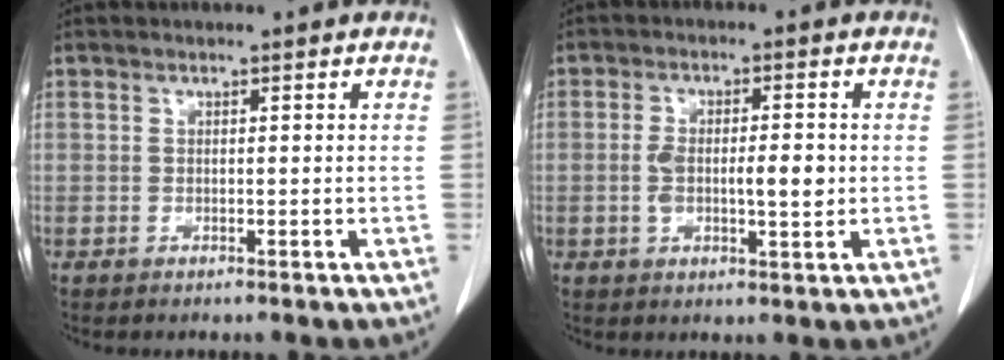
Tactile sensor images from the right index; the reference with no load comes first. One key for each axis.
{"total": 6.5, "fx": -0.3, "fy": 2.1, "fz": 6.1, "tx": -0.105, "ty": 0.006, "tz": -0.001}